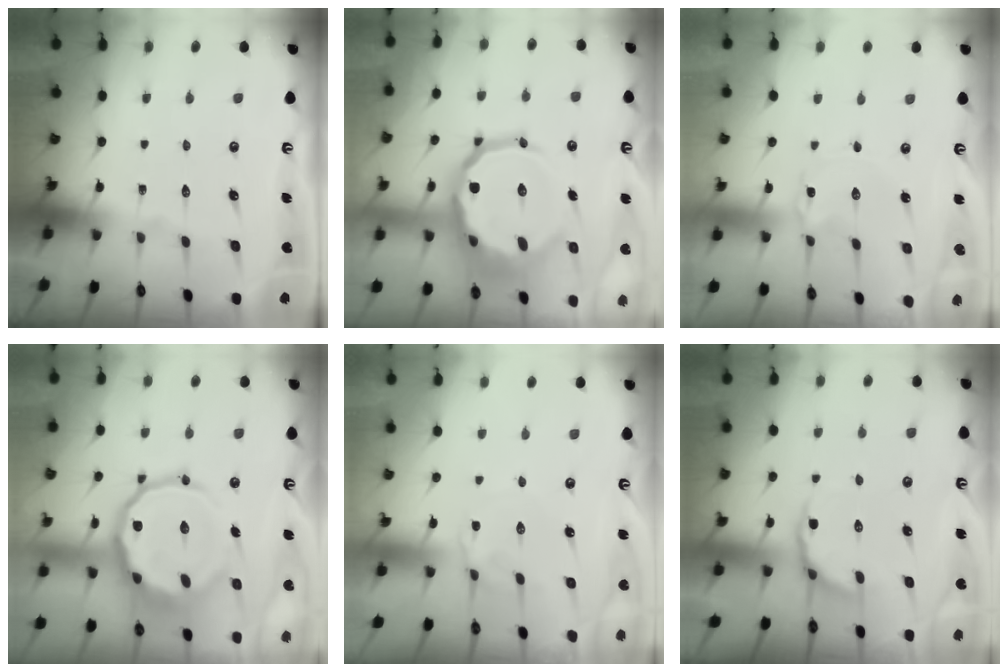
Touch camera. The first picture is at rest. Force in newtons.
{"total": 17.9, "press": 17.4, "slide": 4.1}
{"total": 0.7, "press": 0.7, "slide": 0.1}
{"total": 18.3, "press": 18.2, "slide": 2.2}
{"total": 3.5, "press": 3.4, "slide": 0.5}
{"total": 4.7, "press": 4.0, "slide": 2.5}